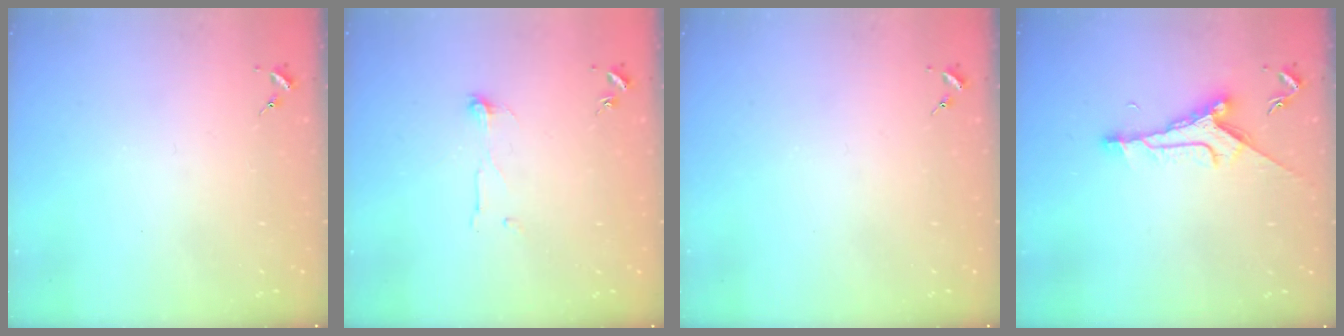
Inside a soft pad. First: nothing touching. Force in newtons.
{"total": 3.8, "press": 3.8, "slide": 0.3}
{"total": 0.0}
{"total": 9.2, "press": 9.2, "slide": 0.5}